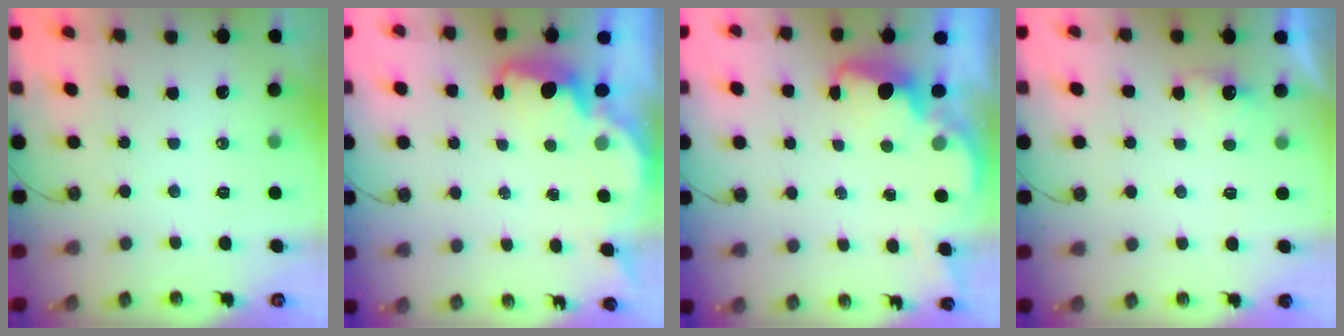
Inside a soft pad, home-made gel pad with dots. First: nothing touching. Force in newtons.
{"total": 2.3, "press": 2.2, "slide": 0.6}
{"total": 1.9, "press": 1.8, "slide": 0.7}
{"total": 2.3, "press": 2.1, "slide": 0.9}